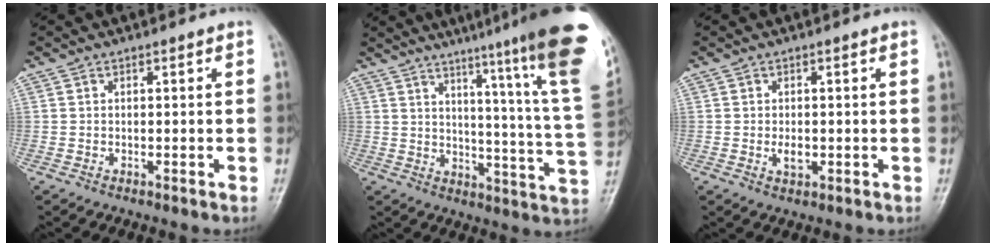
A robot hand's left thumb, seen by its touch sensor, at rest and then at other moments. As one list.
[{"total": 22.8, "force": [16.1, 0.1, 16.2], "torque": [-0.194, -0.107, 0.203]}, {"total": 2.4, "force": [-0.3, 1.4, 1.9], "torque": [-0.030, -0.003, -0.003]}]